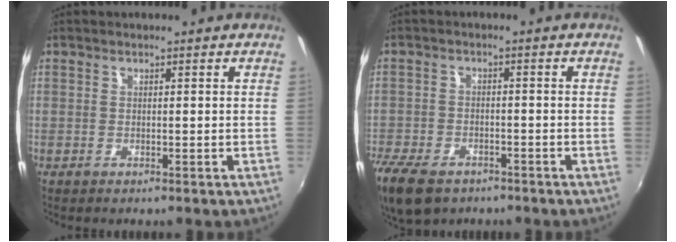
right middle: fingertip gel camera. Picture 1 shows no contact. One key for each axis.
{"total": 12.1, "fx": -8.2, "fy": 6.6, "fz": 6.0, "tx": -0.166, "ty": -0.030, "tz": -0.148}